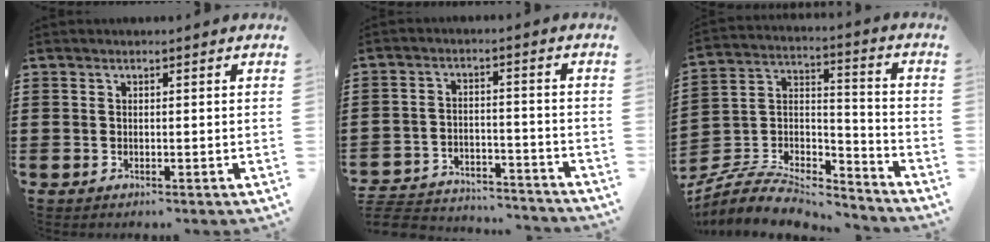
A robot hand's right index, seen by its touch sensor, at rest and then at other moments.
{"total": 5.5, "force": [-5.4, 0.7, 1.1], "torque": [-0.032, 0.001, -0.110]}
{"total": 8.0, "force": [-7.2, 2.1, 2.8], "torque": [-0.061, 0.007, -0.144]}